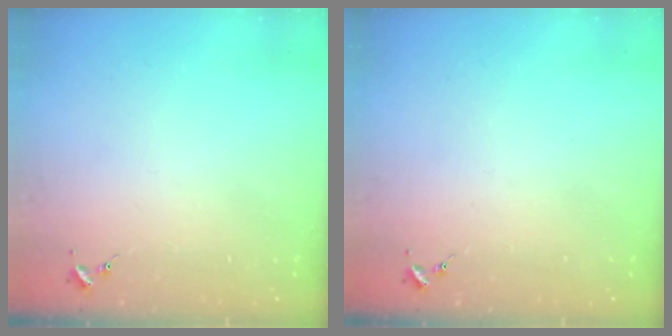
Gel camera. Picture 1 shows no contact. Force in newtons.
{"total": 0.0}